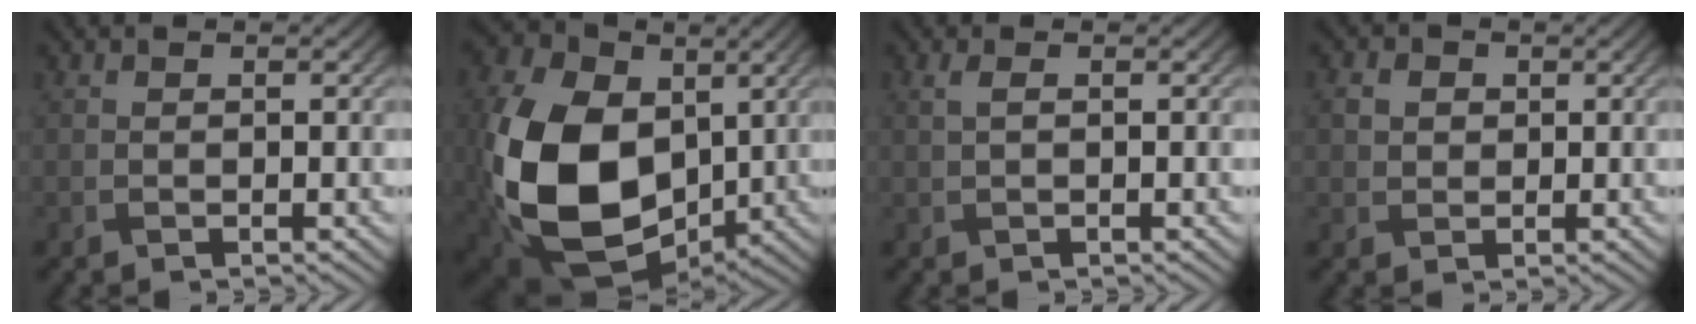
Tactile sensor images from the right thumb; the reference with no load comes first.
{"total": 17.6, "force": [-0.6, 12.4, 12.5], "torque": [-0.304, -0.016, -0.017]}
{"total": 1.1, "force": [0.1, 0.2, 1.1], "torque": [-0.029, 0.005, 0.003]}
{"total": 2.3, "force": [0.4, 2.0, 0.9], "torque": [-0.027, -0.004, 0.006]}